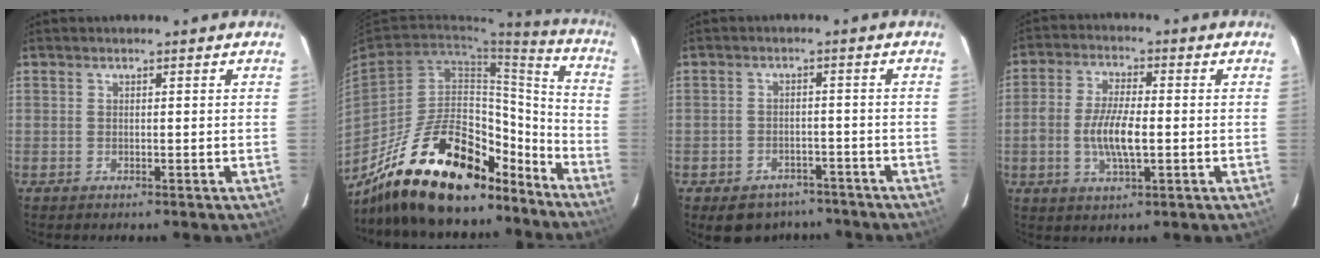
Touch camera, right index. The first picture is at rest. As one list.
[{"total": 29.1, "force": [-21.8, 11.8, 15.4], "torque": [-0.262, 0.037, -0.317]}, {"total": 9.6, "force": [-7.2, 5.7, 2.8], "torque": [-0.071, 0.017, -0.085]}, {"total": 8.2, "force": [-1.3, 3.2, 7.4], "torque": [-0.150, 0.004, -0.025]}]